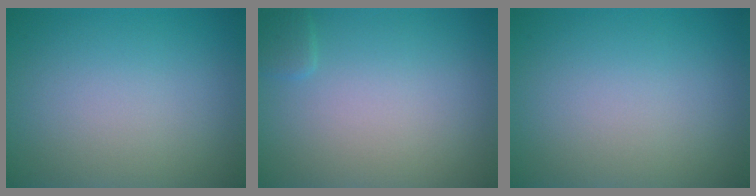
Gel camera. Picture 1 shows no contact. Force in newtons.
{"total": 0.9, "press": 0.8, "slide": 0.1}
{"total": 0.0}